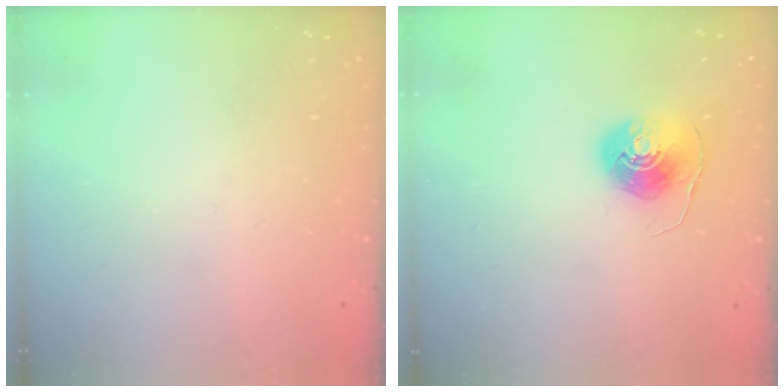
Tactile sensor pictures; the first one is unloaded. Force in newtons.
{"total": 8.5, "press": 8.4, "slide": 0.3}